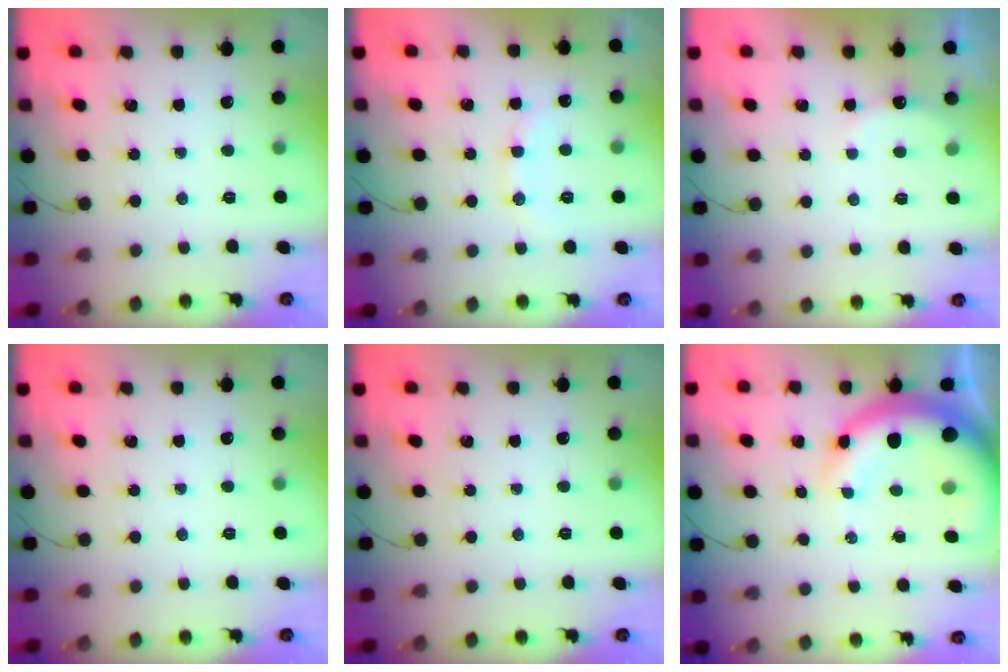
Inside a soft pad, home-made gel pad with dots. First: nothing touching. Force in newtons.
{"total": 10.3, "press": 10.2, "slide": 1.1}
{"total": 6.0, "press": 5.9, "slide": 1.1}
{"total": 0.0}
{"total": 0.0}
{"total": 12.4, "press": 12.1, "slide": 2.5}